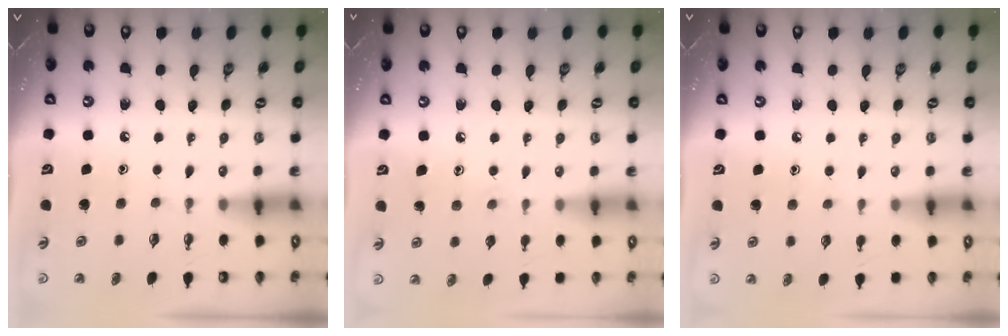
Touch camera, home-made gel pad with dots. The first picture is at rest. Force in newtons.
{"total": 6.1, "press": 6.1, "slide": 0.0}
{"total": 5.6, "press": 5.6, "slide": 0.6}